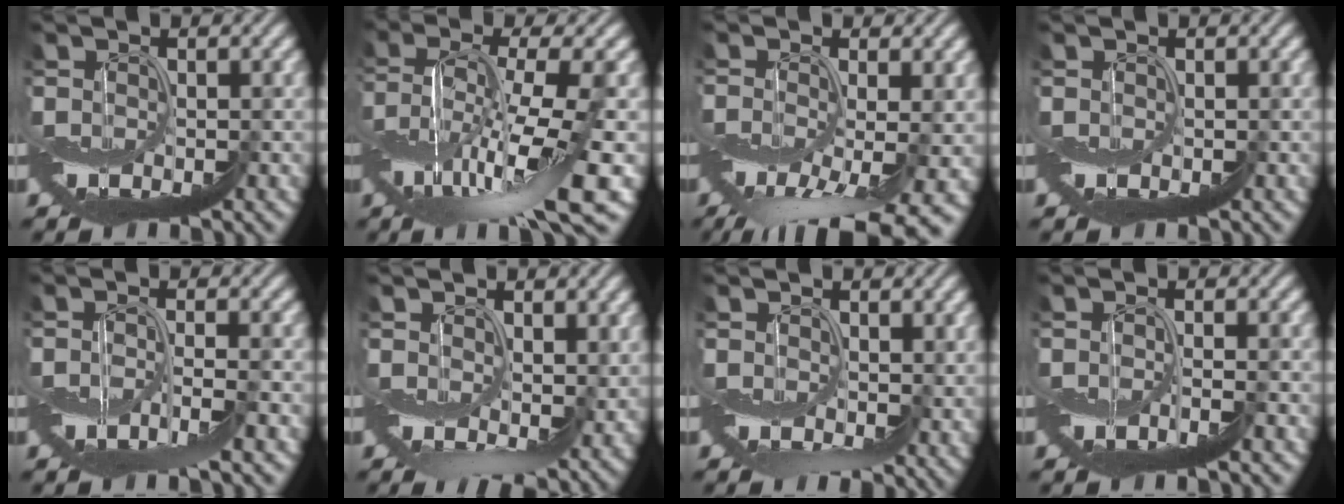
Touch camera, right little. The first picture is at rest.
{"total": 10.1, "force": [-2.2, 3.0, 9.4], "torque": [-0.179, 0.009, -0.041]}
{"total": 9.6, "force": [-4.2, 3.1, 8.1], "torque": [-0.152, -0.030, -0.045]}
{"total": 0.0}
{"total": 2.7, "force": [-1.0, 0.5, 2.5], "torque": [-0.045, -0.003, -0.021]}
{"total": 6.2, "force": [-0.6, 3.7, 4.9], "torque": [-0.065, -0.024, 0.004]}
{"total": 4.2, "force": [-0.1, 2.6, 3.3], "torque": [-0.046, -0.016, 0.007]}
{"total": 1.3, "force": [-0.5, 0.1, 1.2], "torque": [-0.024, -0.004, -0.009]}